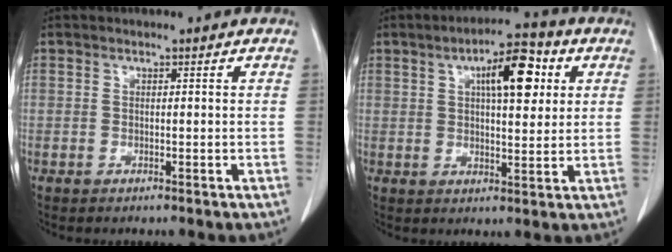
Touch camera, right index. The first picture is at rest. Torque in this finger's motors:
{"motor_torque": [0.72, 0.70, 0.30, 0.12]}